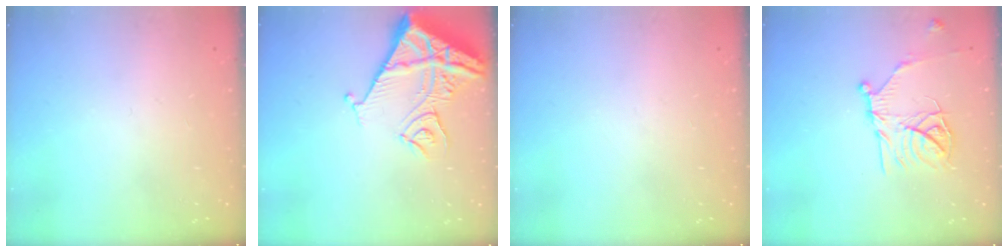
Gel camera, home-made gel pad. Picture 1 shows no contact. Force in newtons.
{"total": 13.5, "press": 13.5, "slide": 1.4}
{"total": 0.0}
{"total": 15.9, "press": 15.9, "slide": 1.5}